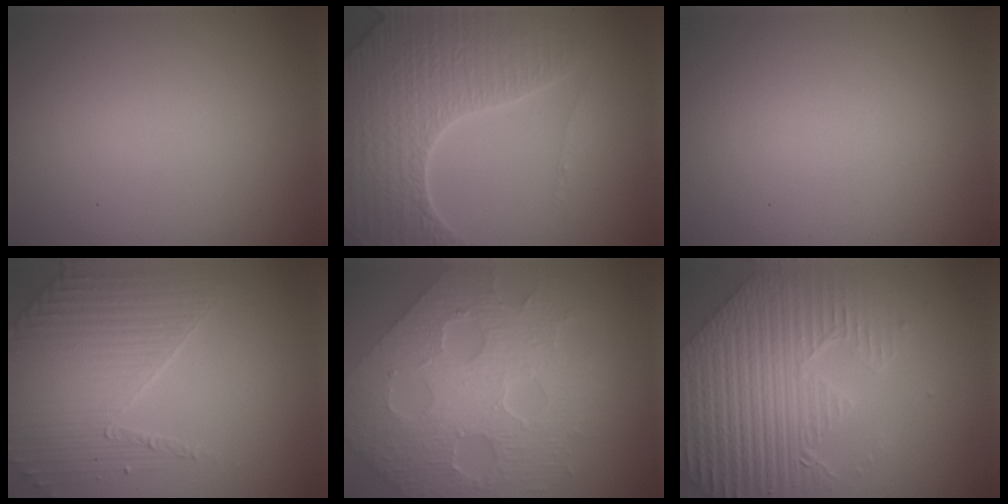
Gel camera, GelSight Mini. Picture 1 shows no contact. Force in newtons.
{"total": 7.1, "press": 6.9, "slide": 1.7}
{"total": 0.0}
{"total": 3.8, "press": 3.6, "slide": 1.1}
{"total": 9.0, "press": 6.5, "slide": 6.2}
{"total": 9.3, "press": 6.6, "slide": 6.5}